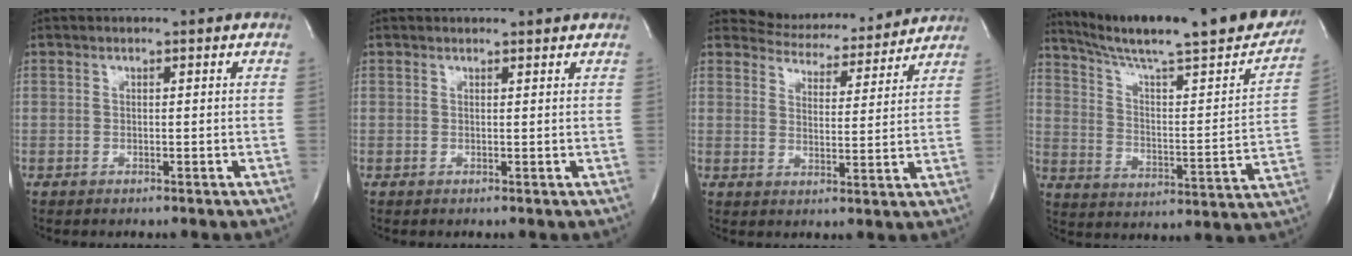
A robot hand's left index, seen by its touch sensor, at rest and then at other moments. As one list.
[{"total": 3.0, "force": [2.9, 0.5, 0.5], "torque": [-0.017, 0.010, 0.027]}, {"total": 11.1, "force": [10.8, 2.4, 1.0], "torque": [-0.014, -0.004, 0.140]}, {"total": 26.6, "force": [22.6, 2.4, 14.0], "torque": [-0.221, -0.043, 0.310]}]